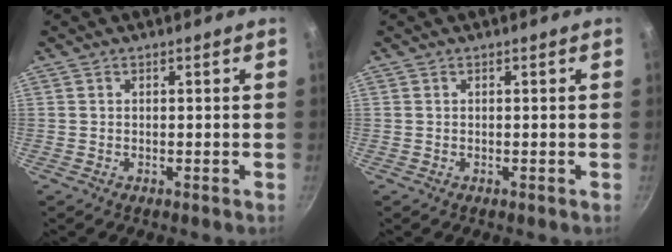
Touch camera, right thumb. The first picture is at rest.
{"total": 0.0}